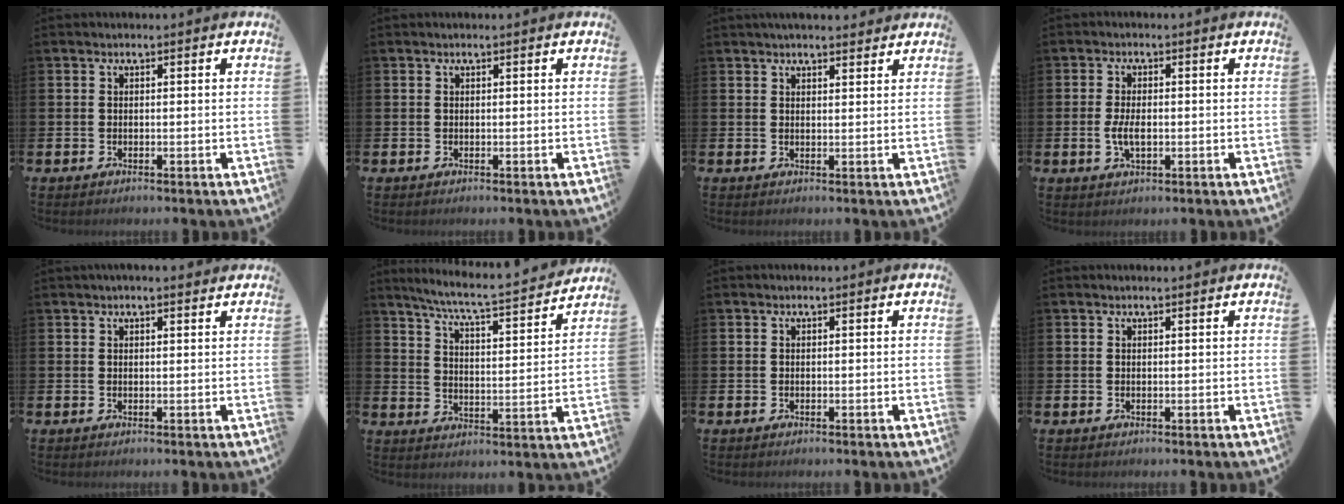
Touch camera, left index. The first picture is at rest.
{"total": 0.0}
{"total": 2.7, "force": [2.6, 0.4, 0.4], "torque": [0.002, -0.013, 0.045]}
{"total": 3.3, "force": [-0.4, 1.6, 2.8], "torque": [-0.058, 0.000, -0.011]}
{"total": 1.3, "force": [1.2, 0.1, 0.5], "torque": [0.003, -0.003, 0.019]}
{"total": 6.7, "force": [6.2, 0.1, 2.6], "torque": [-0.073, -0.049, 0.100]}
{"total": 0.0}
{"total": 0.0}